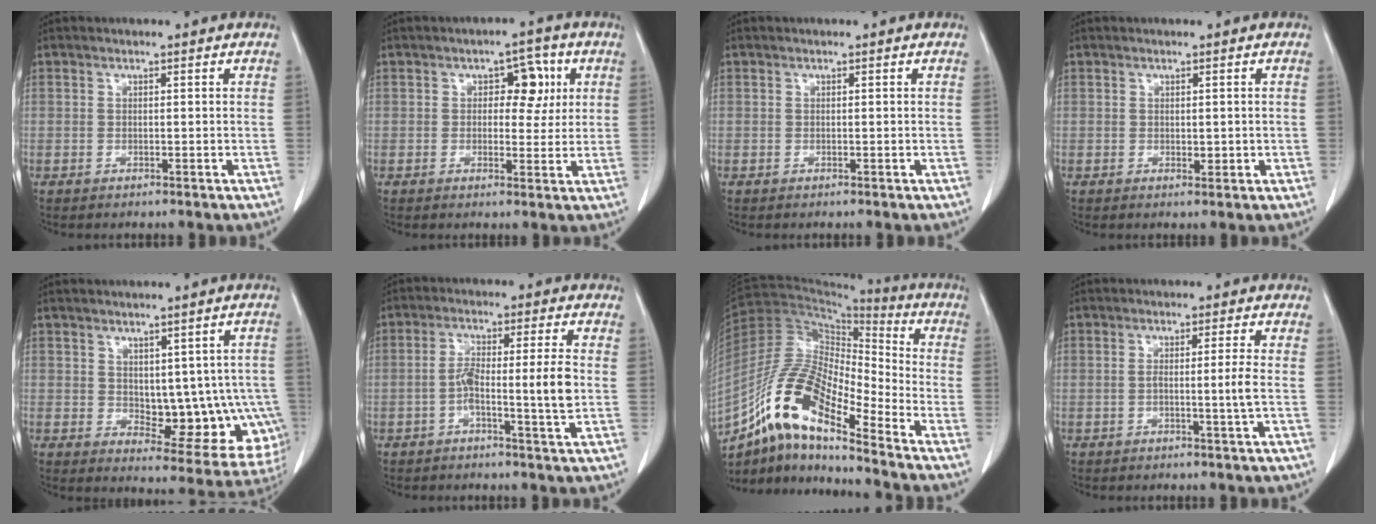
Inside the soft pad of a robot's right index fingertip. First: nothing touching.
{"total": 5.4, "force": [1.5, 3.0, 4.2], "torque": [-0.047, 0.015, 0.020]}
{"total": 0.0}
{"total": 1.3, "force": [0.0, 0.8, 1.1], "torque": [-0.012, -0.002, 0.003]}
{"total": 12.6, "force": [-1.0, 6.8, 10.5], "torque": [-0.108, 0.009, 0.006]}
{"total": 7.0, "force": [-1.3, -0.2, 6.9], "torque": [-0.125, 0.008, -0.024]}
{"total": 15.6, "force": [-9.9, 3.7, 11.5], "torque": [-0.230, 0.019, -0.178]}
{"total": 3.0, "force": [-0.6, -1.0, 2.8], "torque": [-0.049, -0.003, -0.010]}